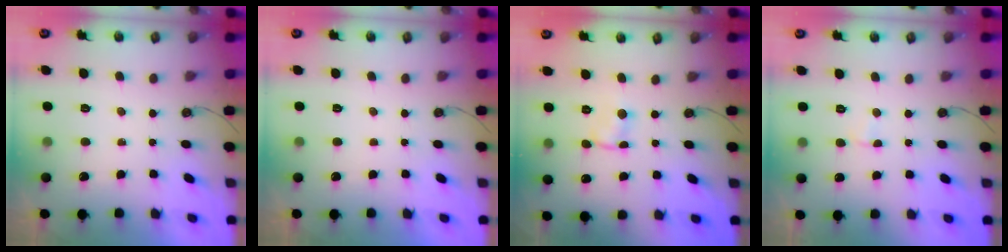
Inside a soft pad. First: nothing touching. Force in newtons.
{"total": 0.0}
{"total": 1.1, "press": 1.1, "slide": 0.2}
{"total": 4.0, "press": 2.3, "slide": 3.3}